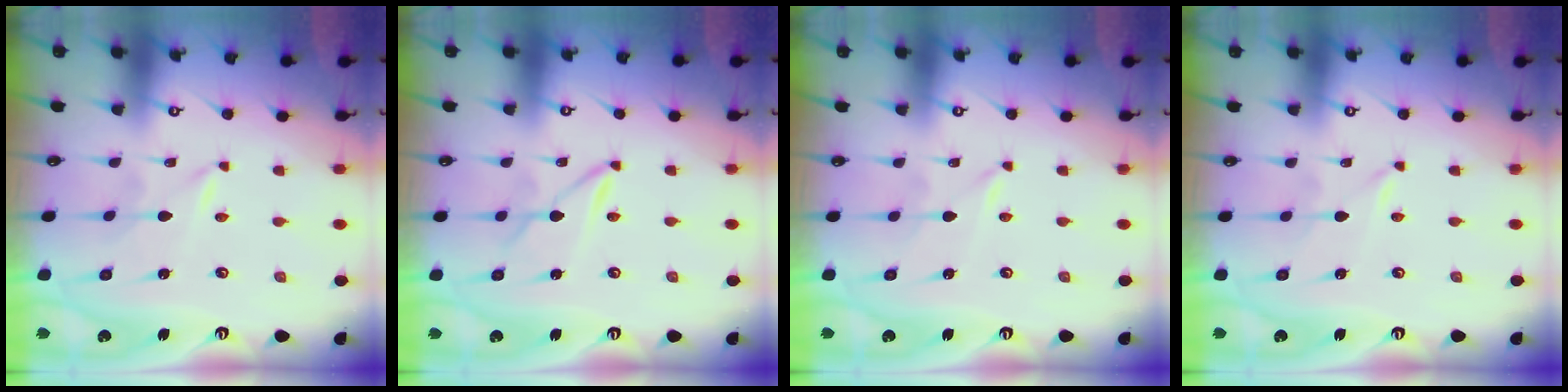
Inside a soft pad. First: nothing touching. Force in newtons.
{"total": 1.8, "press": 1.8, "slide": 0.2}
{"total": 0.0}
{"total": 0.0}